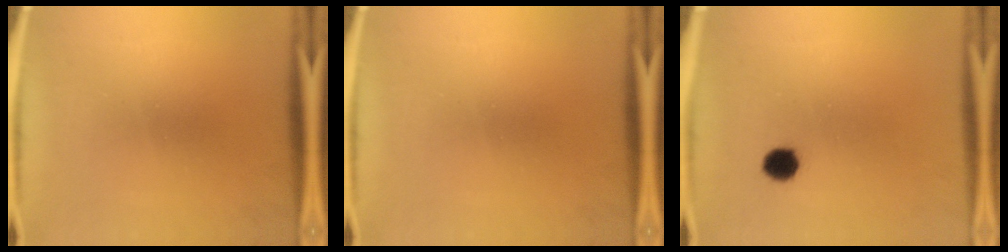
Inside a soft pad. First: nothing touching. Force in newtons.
{"total": 0.0}
{"total": 3.9}